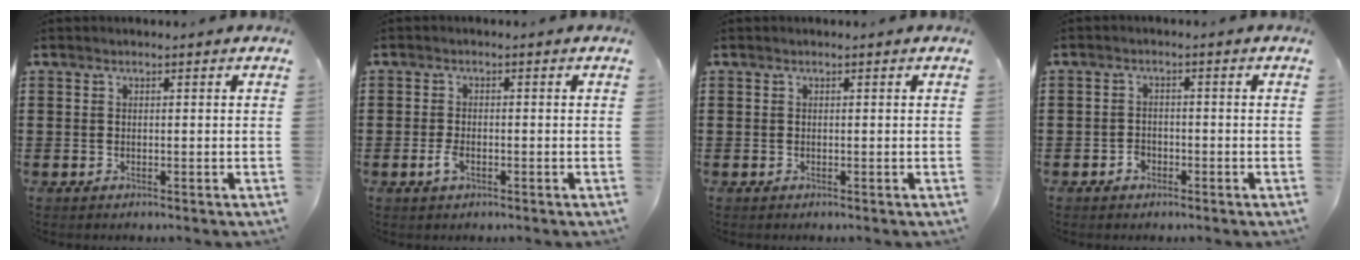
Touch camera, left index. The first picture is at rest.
{"total": 2.4, "force": [-0.9, 1.0, 2.0], "torque": [-0.059, -0.008, -0.022]}
{"total": 0.0}
{"total": 1.7, "force": [-1.1, 1.2, 0.5], "torque": [-0.016, 0.001, -0.025]}